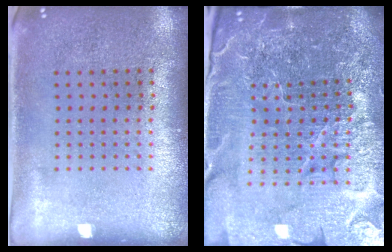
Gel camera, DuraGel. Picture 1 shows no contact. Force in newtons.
{"total": 6.6, "press": 5.8, "slide": 3.3}